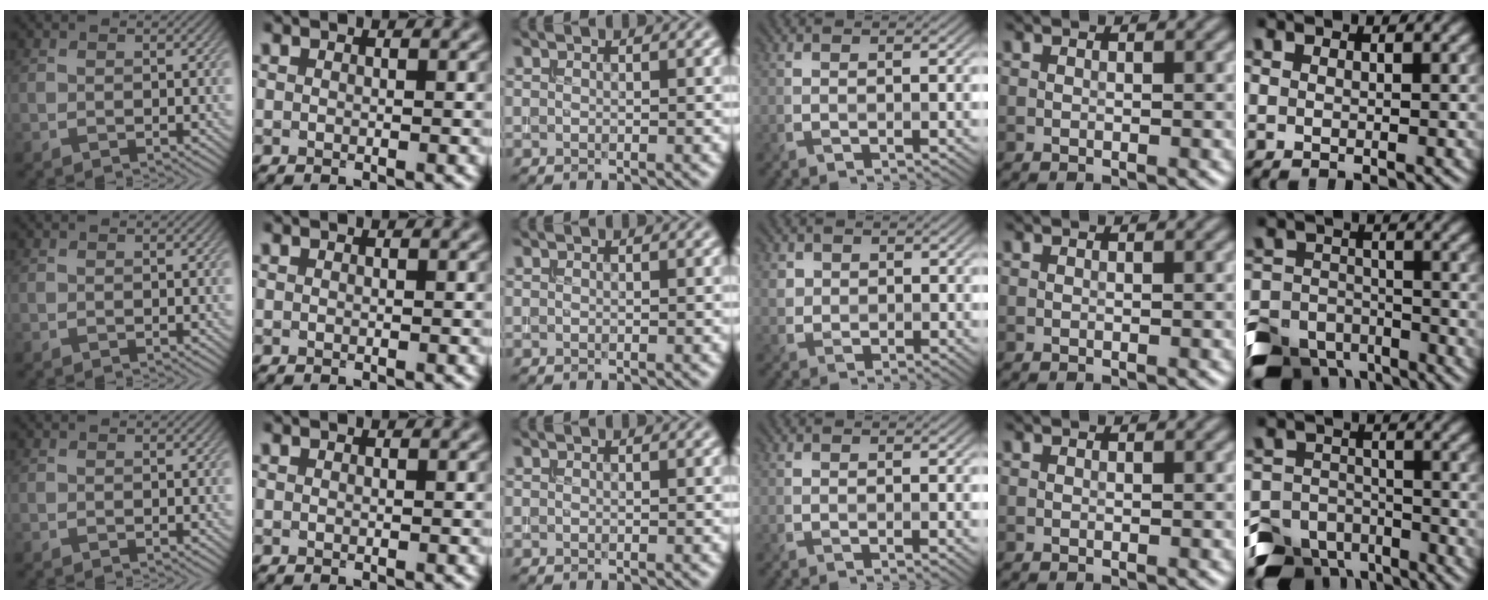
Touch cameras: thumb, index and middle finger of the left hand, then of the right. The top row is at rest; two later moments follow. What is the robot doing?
{"motion": "extract", "object": "bucket"}